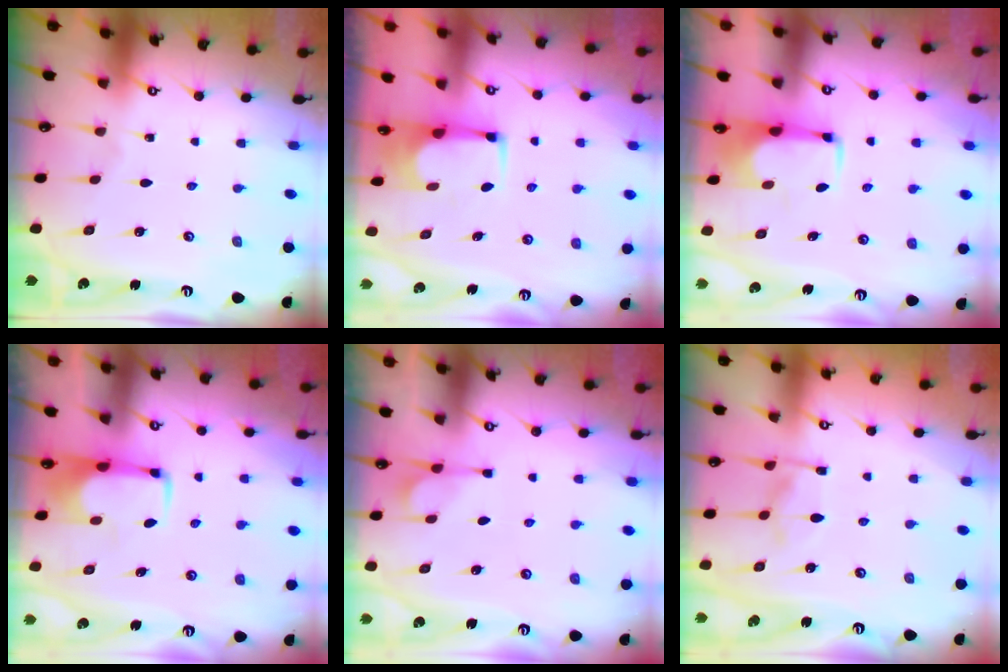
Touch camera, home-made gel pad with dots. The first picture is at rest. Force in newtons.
{"total": 1.8, "press": 1.7, "slide": 0.4}
{"total": 1.5, "press": 1.4, "slide": 0.6}
{"total": 1.9, "press": 1.9, "slide": 0.4}
{"total": 2.1, "press": 1.9, "slide": 0.9}
{"total": 5.2, "press": 5.0, "slide": 1.5}